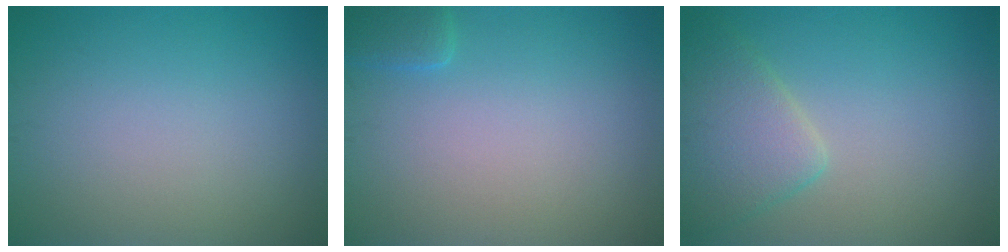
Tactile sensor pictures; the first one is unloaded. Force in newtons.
{"total": 1.4, "press": 1.4, "slide": 0.1}
{"total": 4.3, "press": 4.3, "slide": 0.3}